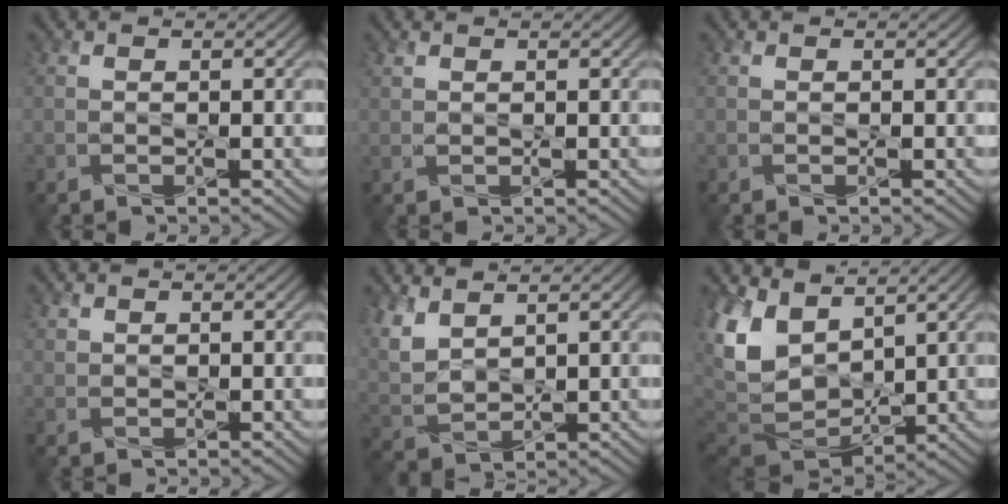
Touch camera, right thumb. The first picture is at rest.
{"total": 0.6, "force": [0.5, 0.2, 0.2], "torque": [-0.009, 0.000, 0.012]}
{"total": 0.0}
{"total": 0.8, "force": [0.7, 0.5, 0.2], "torque": [-0.008, -0.002, 0.018]}
{"total": 5.9, "force": [3.6, 2.9, 3.7], "torque": [-0.104, 0.001, 0.080]}
{"total": 10.4, "force": [2.6, 6.9, 7.4], "torque": [-0.198, -0.007, 0.052]}